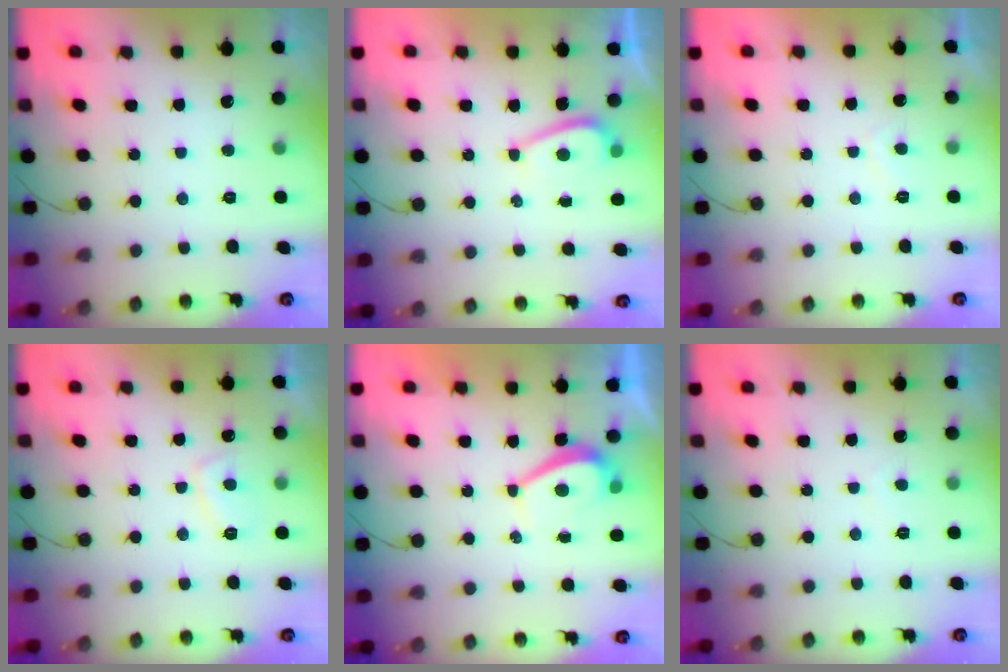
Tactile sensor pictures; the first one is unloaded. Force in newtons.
{"total": 3.4, "press": 3.4, "slide": 0.5}
{"total": 0.9, "press": 0.7, "slide": 0.6}
{"total": 4.7, "press": 4.6, "slide": 1.0}
{"total": 2.8, "press": 2.8, "slide": 0.6}
{"total": 0.0}